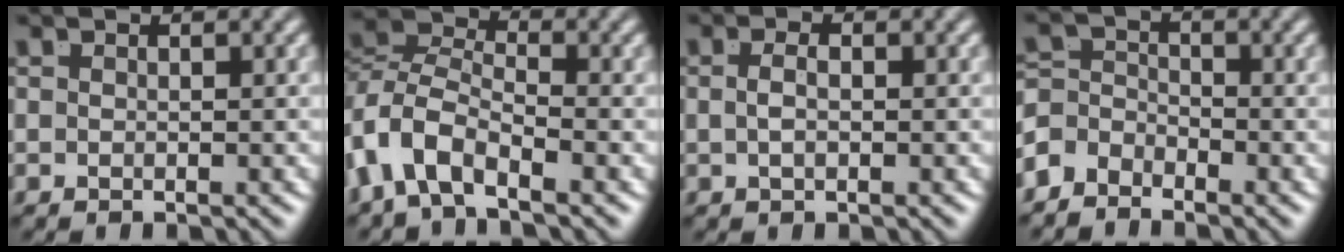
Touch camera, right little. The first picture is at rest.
{"total": 7.0, "force": [-1.4, 5.7, 3.9], "torque": [-0.102, -0.017, -0.034]}
{"total": 1.1, "force": [-0.4, -0.2, 1.0], "torque": [-0.015, -0.008, -0.001]}
{"total": 4.9, "force": [-2.0, 4.1, 1.7], "torque": [-0.036, -0.022, -0.035]}